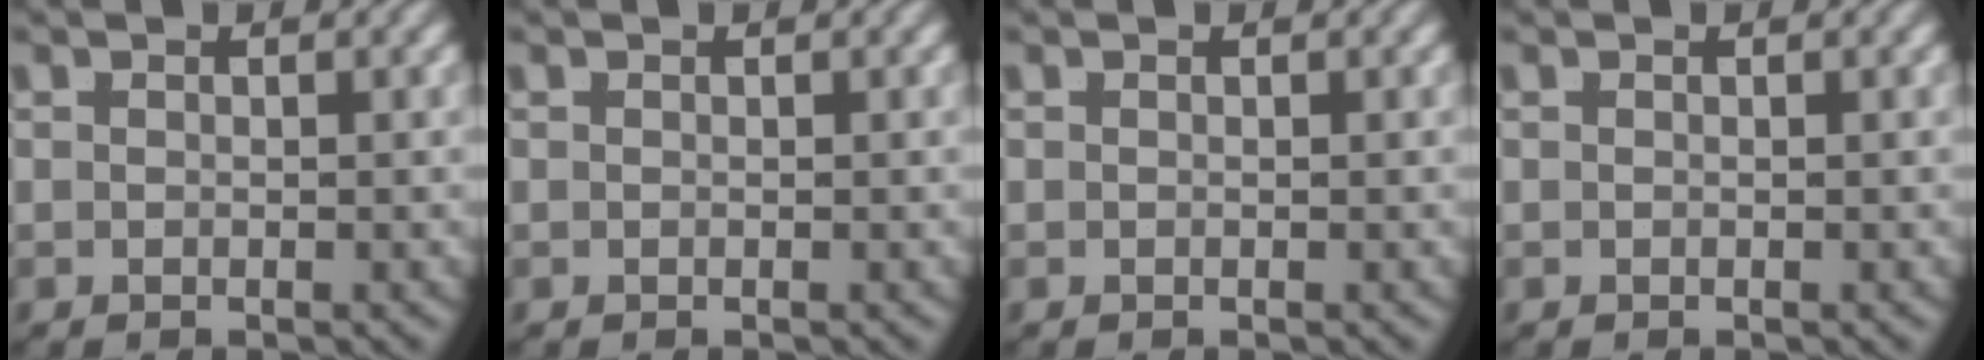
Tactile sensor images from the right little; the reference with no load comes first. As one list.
[{"total": 0.0}, {"total": 0.0}, {"total": 0.0}]